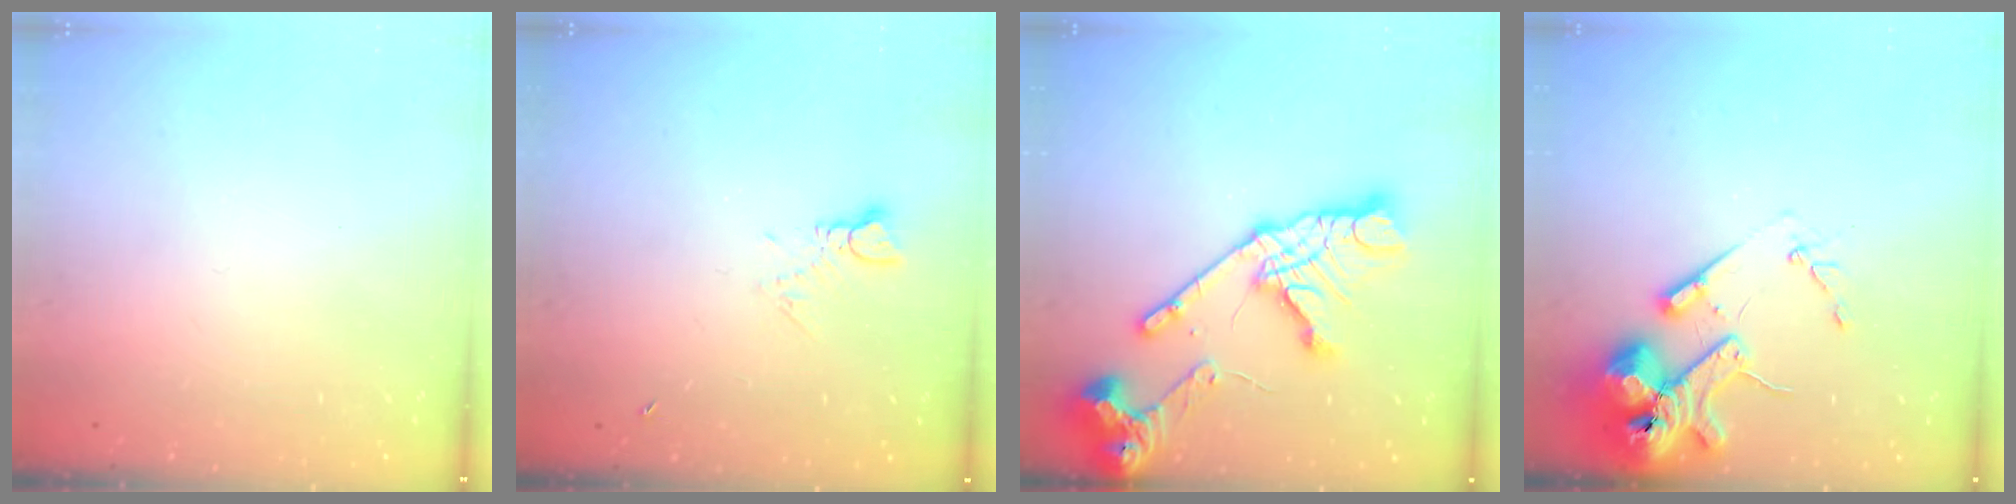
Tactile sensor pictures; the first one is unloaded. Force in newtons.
{"total": 3.0, "press": 2.9, "slide": 0.4}
{"total": 20.0, "press": 19.9, "slide": 2.5}
{"total": 14.7, "press": 14.5, "slide": 2.0}